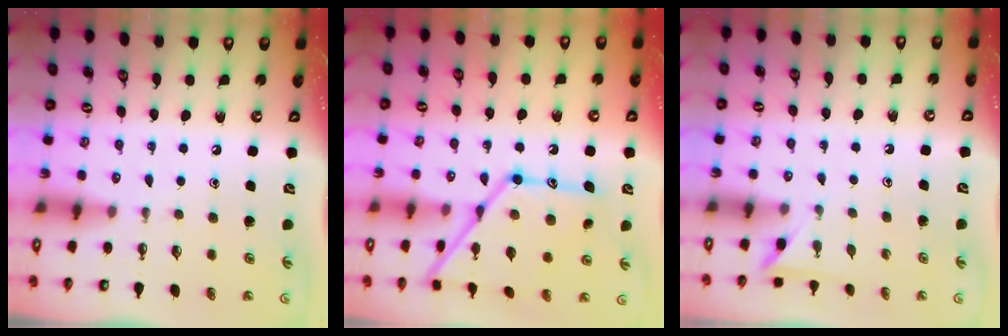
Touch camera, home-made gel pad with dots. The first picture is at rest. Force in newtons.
{"total": 18.2, "press": 18.1, "slide": 1.1}
{"total": 2.3, "press": 2.3, "slide": 0.2}